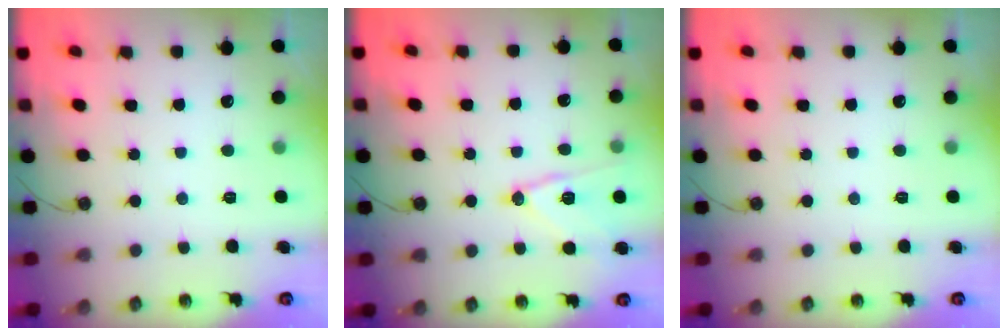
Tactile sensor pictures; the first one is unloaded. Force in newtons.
{"total": 12.6, "press": 12.6, "slide": 0.7}
{"total": 0.0}